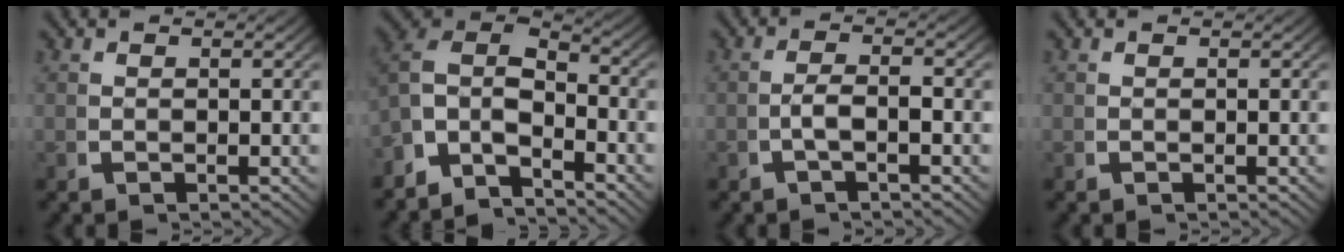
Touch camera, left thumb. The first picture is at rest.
{"total": 10.4, "force": [0.4, 8.0, 6.6], "torque": [-0.138, -0.018, -0.014]}
{"total": 2.4, "force": [-0.7, 0.9, 2.1], "torque": [-0.050, -0.005, -0.010]}
{"total": 0.0}